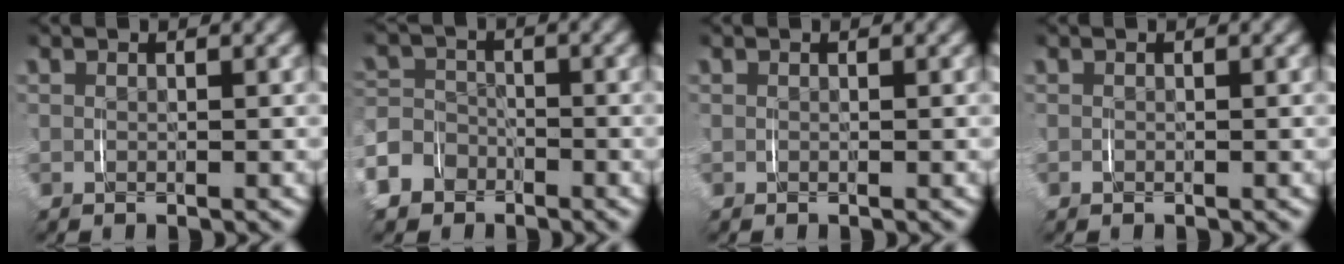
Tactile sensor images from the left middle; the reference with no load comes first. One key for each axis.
{"total": 7.2, "fx": -3.3, "fy": 6.2, "fz": 1.5, "tx": -0.043, "ty": -0.017, "tz": -0.066}
{"total": 0.0}
{"total": 0.0}